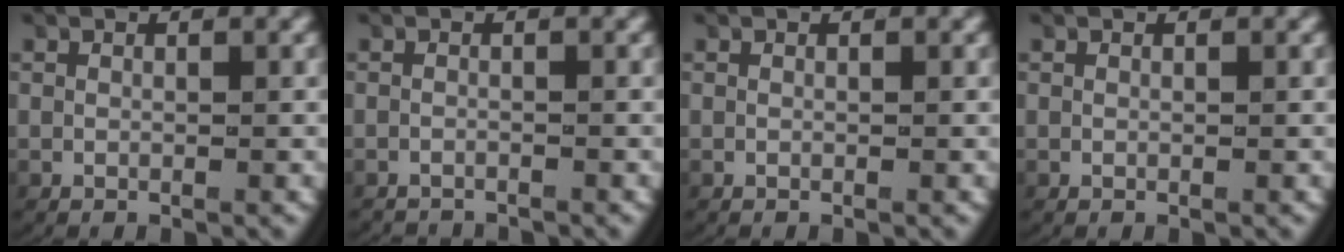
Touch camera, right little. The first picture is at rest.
{"total": 2.3, "force": [-2.3, 0.1, 0.0], "torque": [-0.004, -0.014, -0.032]}
{"total": 0.0}
{"total": 0.0}